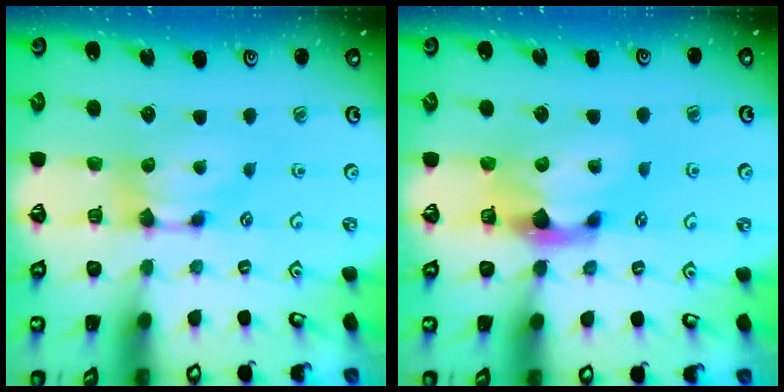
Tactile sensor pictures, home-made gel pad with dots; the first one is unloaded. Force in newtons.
{"total": 3.0, "press": 2.6, "slide": 1.4}